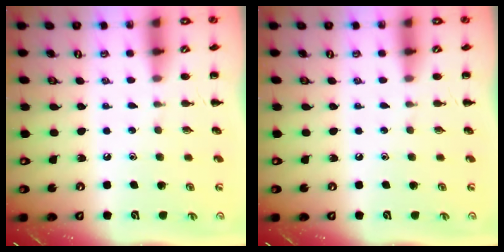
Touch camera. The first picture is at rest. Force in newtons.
{"total": 0.0}